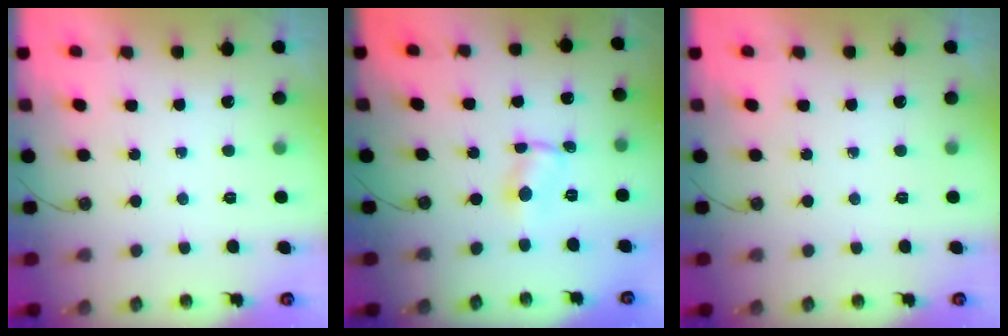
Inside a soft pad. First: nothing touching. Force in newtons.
{"total": 0.7, "press": 0.7, "slide": 0.1}
{"total": 0.0}